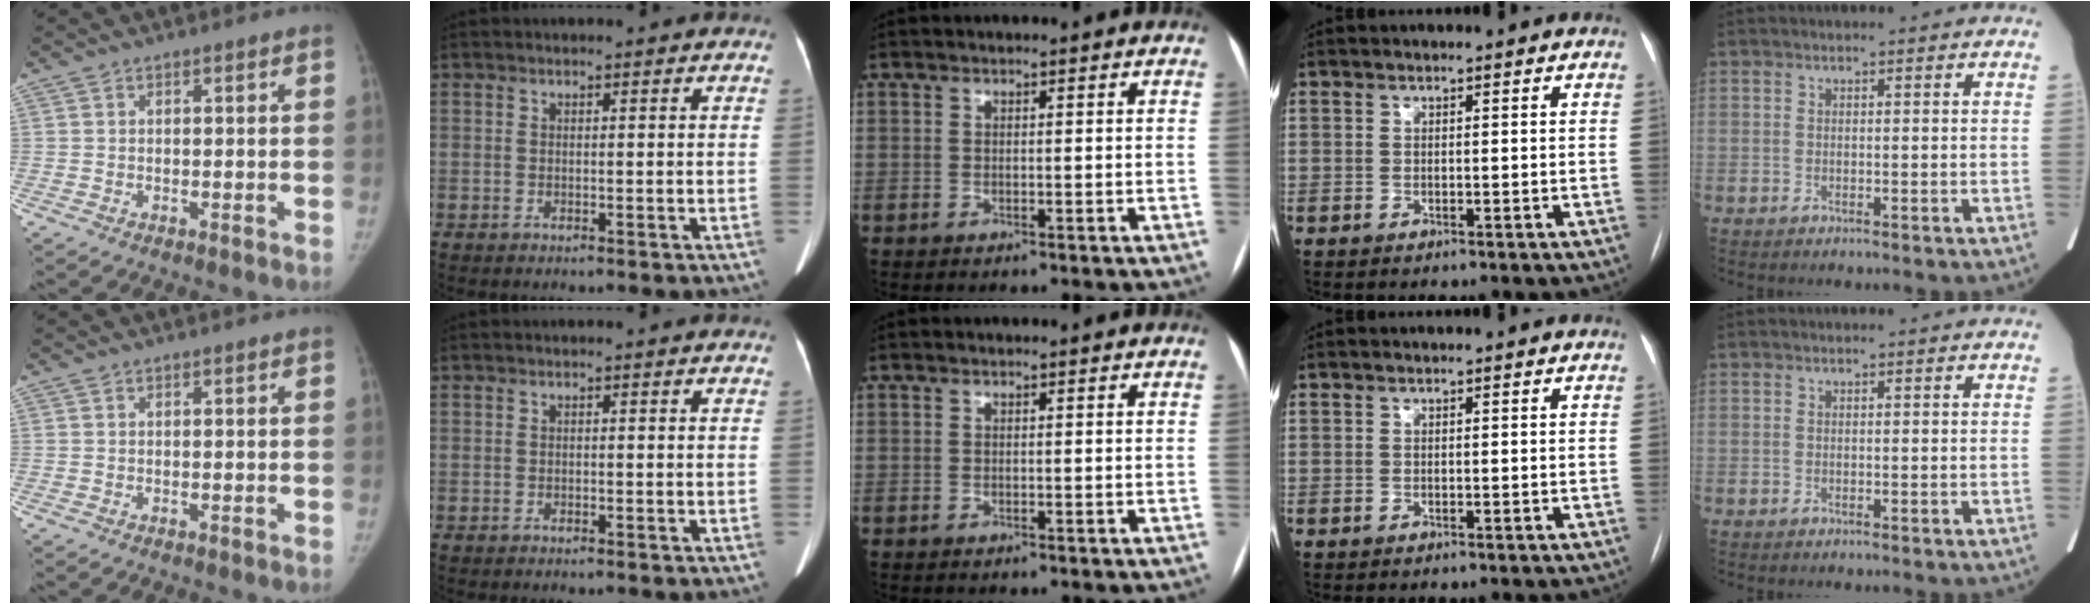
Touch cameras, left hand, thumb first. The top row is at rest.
{}